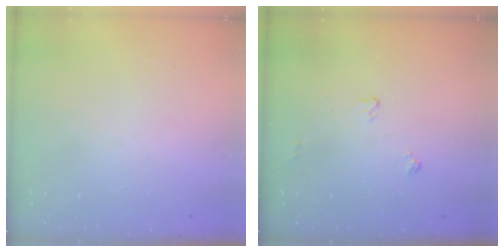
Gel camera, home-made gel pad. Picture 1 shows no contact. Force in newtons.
{"total": 4.7, "press": 4.7, "slide": 0.6}